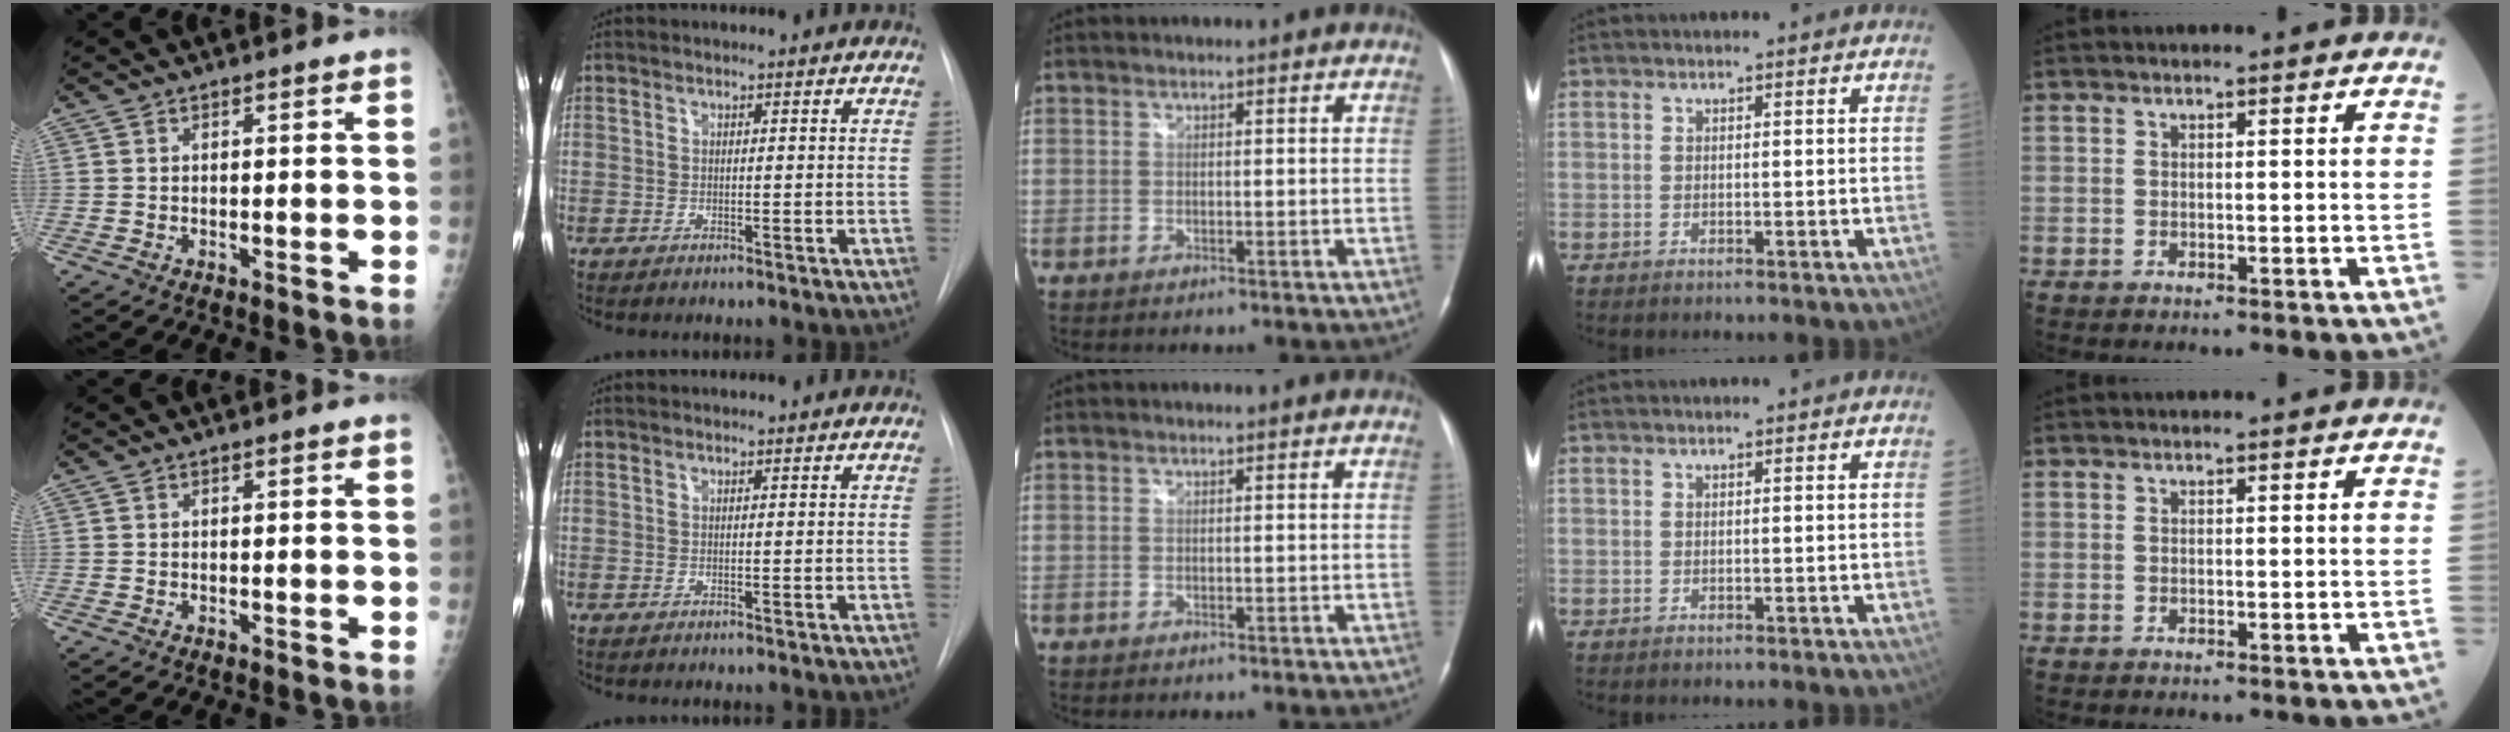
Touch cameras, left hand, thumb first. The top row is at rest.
{}